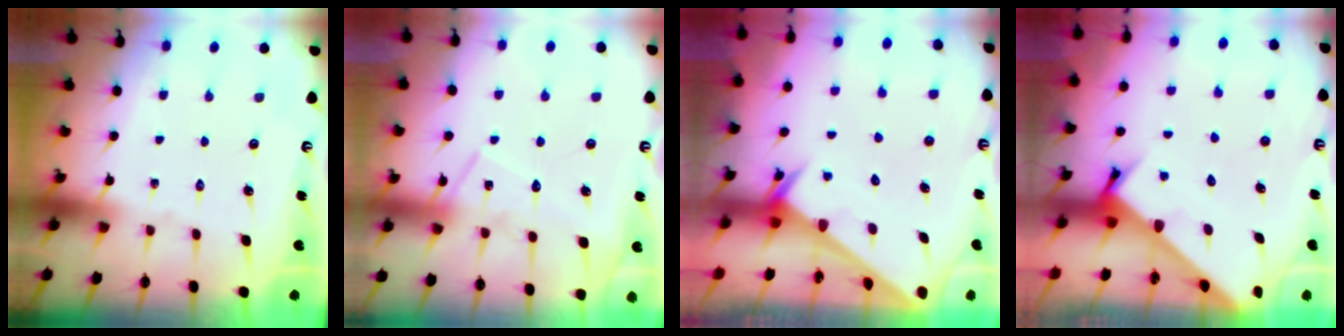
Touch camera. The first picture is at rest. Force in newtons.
{"total": 11.9, "press": 11.9, "slide": 0.9}
{"total": 2.3, "press": 2.3, "slide": 0.1}
{"total": 3.3, "press": 3.3, "slide": 0.2}